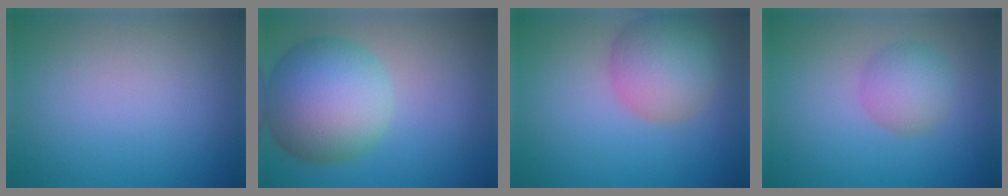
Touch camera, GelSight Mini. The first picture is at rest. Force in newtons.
{"total": 9.6, "press": 9.6, "slide": 0.5}
{"total": 6.0, "press": 6.0, "slide": 0.4}
{"total": 3.0, "press": 3.0, "slide": 0.2}